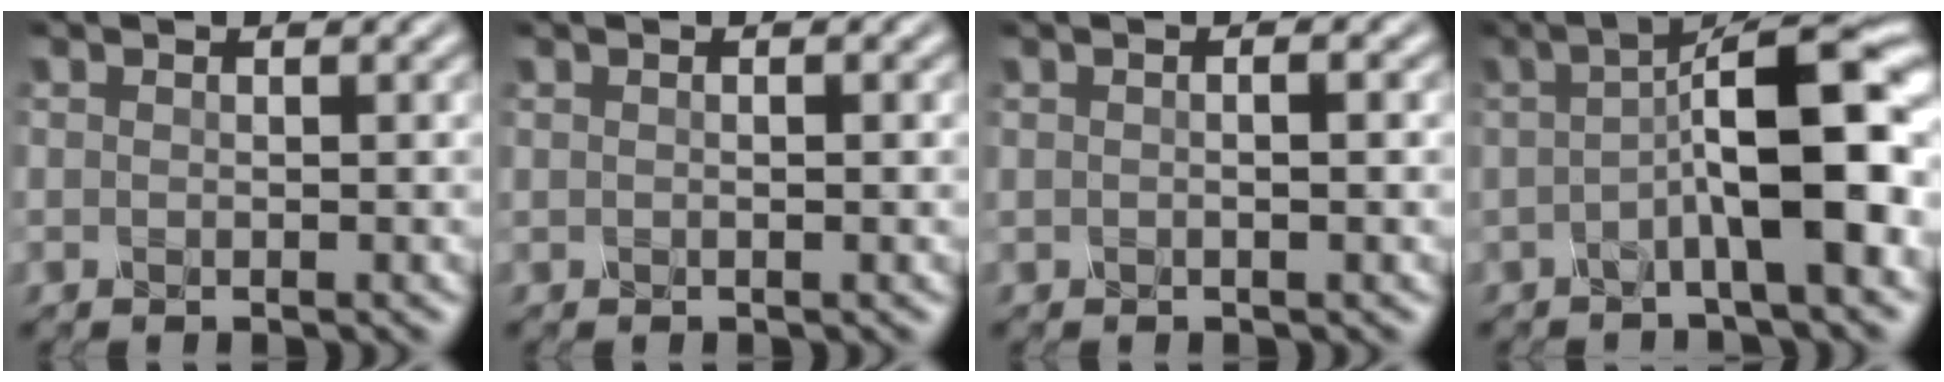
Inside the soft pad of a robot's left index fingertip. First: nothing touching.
{"total": 0.7, "force": [0.1, 0.1, 0.7], "torque": [-0.013, 0.002, 0.001]}
{"total": 2.3, "force": [0.5, 1.0, 2.0], "torque": [-0.007, 0.006, -0.012]}
{"total": 8.9, "force": [-0.7, 1.9, 8.7], "torque": [-0.111, 0.022, -0.024]}